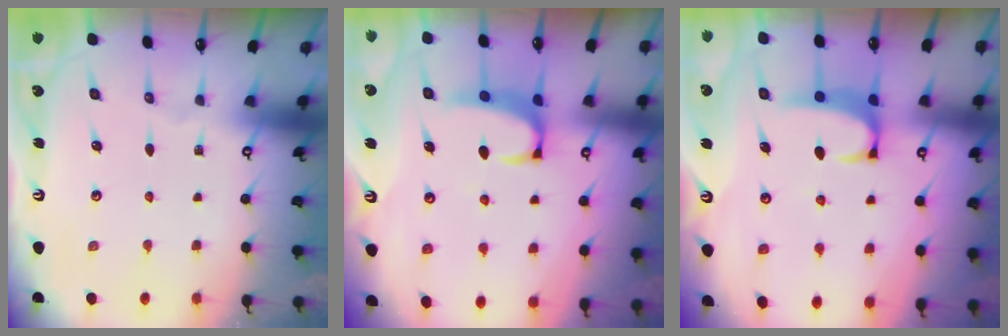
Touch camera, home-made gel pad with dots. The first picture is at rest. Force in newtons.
{"total": 2.5, "press": 2.4, "slide": 0.7}
{"total": 1.8, "press": 1.8, "slide": 0.4}